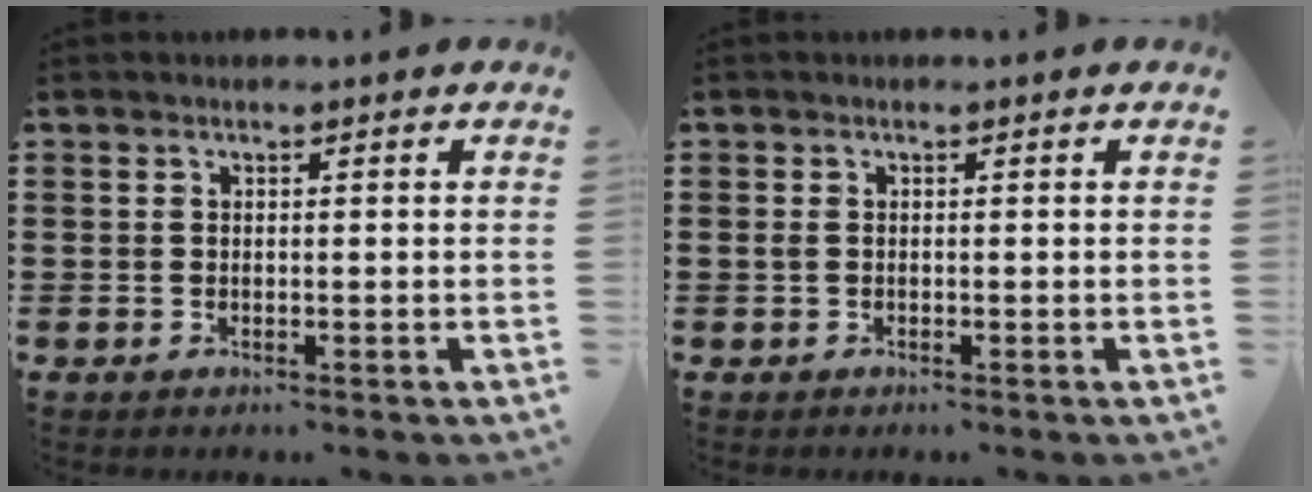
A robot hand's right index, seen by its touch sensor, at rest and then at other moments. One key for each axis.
{"total": 0.6, "fx": 0.0, "fy": 0.3, "fz": 0.5, "tx": -0.018, "ty": -0.001, "tz": -0.003}